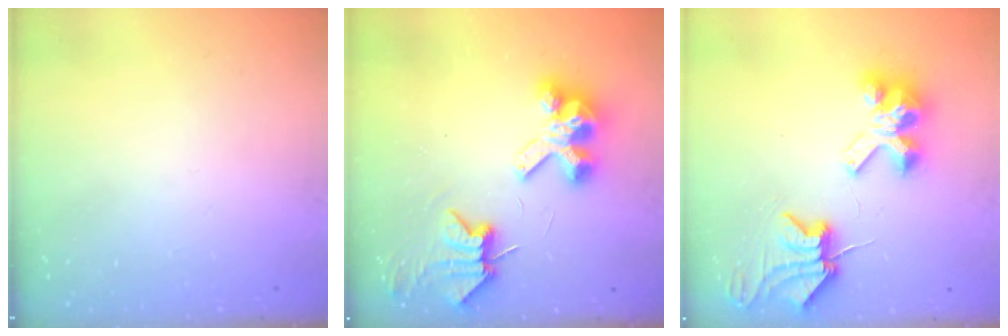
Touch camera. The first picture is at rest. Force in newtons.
{"total": 8.0, "press": 8.0, "slide": 1.1}
{"total": 8.8, "press": 8.8, "slide": 1.1}